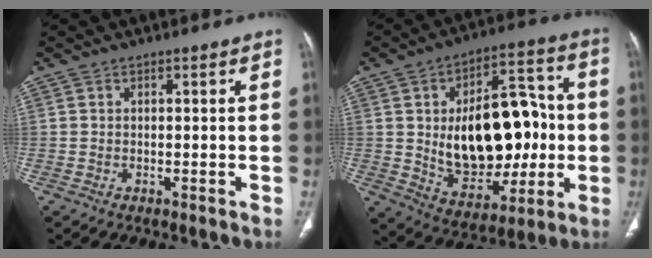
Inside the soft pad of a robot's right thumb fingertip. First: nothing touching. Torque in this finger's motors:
{"motor_torque": [1.12, 3.18, 1.17, -0.26, 0.31]}